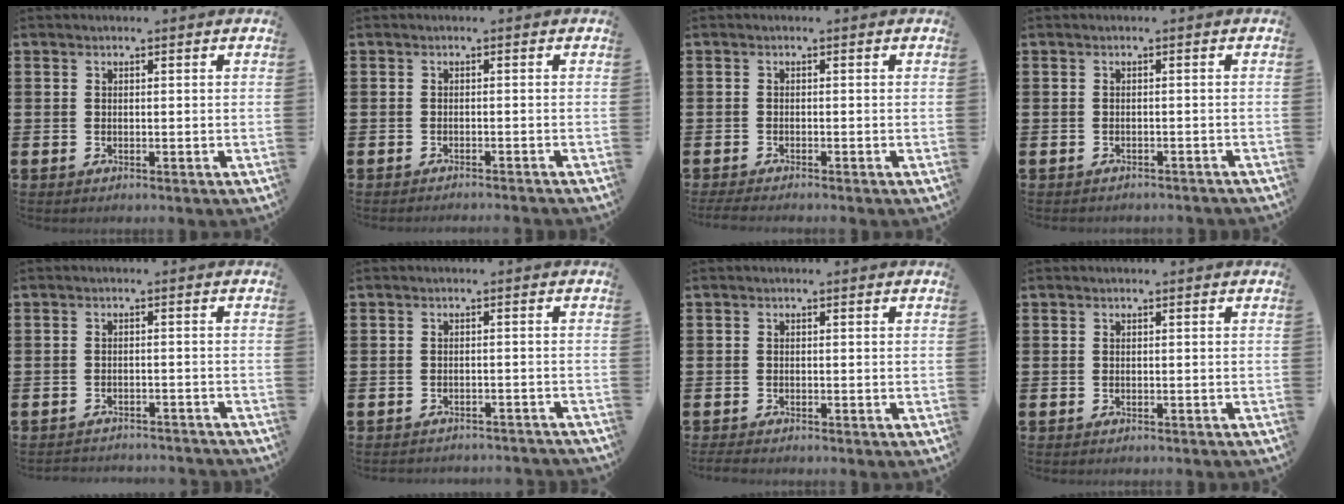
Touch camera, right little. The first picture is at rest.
{"total": 0.8, "force": [-0.8, -0.2, 0.0], "torque": [0.000, 0.000, -0.016]}
{"total": 1.0, "force": [-0.8, 0.0, 0.6], "torque": [-0.010, -0.002, -0.016]}
{"total": 0.7, "force": [-0.7, 0.1, 0.0], "torque": [-0.002, -0.001, -0.015]}
{"total": 1.8, "force": [-1.8, -0.1, -0.2], "torque": [-0.002, 0.003, -0.040]}
{"total": 1.4, "force": [-1.4, -0.1, -0.1], "torque": [-0.002, 0.003, -0.031]}
{"total": 0.8, "force": [-0.7, 0.2, 0.3], "torque": [-0.008, -0.001, -0.014]}
{"total": 0.0}